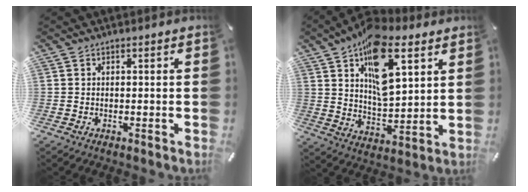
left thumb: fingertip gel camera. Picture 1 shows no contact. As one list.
[{"total": 17.1, "force": [8.8, 8.7, 11.7], "torque": [-0.188, -0.030, 0.153]}]